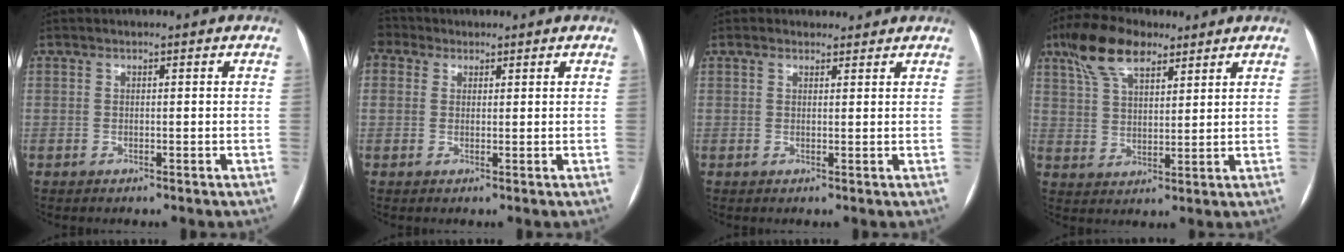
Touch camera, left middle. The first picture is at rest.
{"total": 3.4, "force": [2.0, 2.6, 1.0], "torque": [-0.036, 0.021, 0.046]}
{"total": 2.6, "force": [2.2, 1.3, 0.4], "torque": [-0.008, 0.022, 0.033]}
{"total": 10.0, "force": [6.7, 4.2, 6.2], "torque": [-0.128, 0.027, 0.128]}